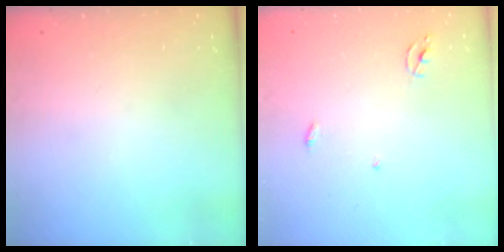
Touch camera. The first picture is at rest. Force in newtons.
{"total": 2.3, "press": 2.3, "slide": 0.1}